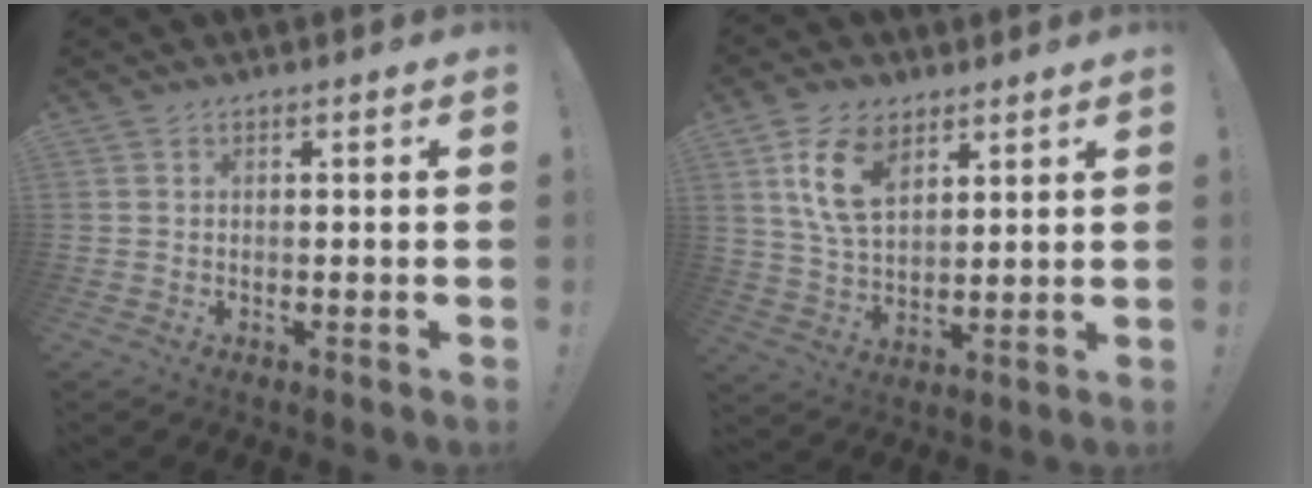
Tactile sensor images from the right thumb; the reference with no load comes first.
{"total": 13.3, "force": [6.6, 8.1, 8.2], "torque": [-0.154, -0.012, 0.126]}